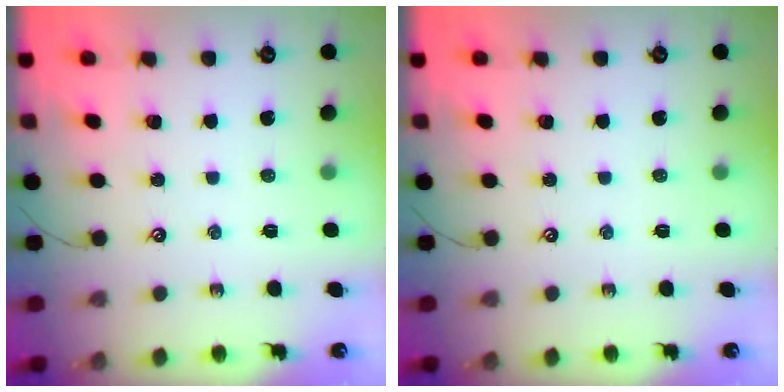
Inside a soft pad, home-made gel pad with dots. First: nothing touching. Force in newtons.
{"total": 0.0}